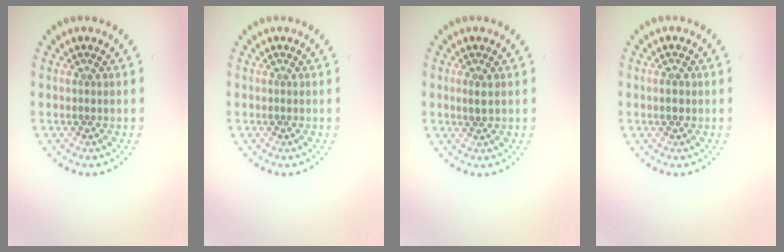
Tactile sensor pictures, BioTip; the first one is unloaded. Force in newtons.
{"total": 0.0}
{"total": 1.0, "press": 1.0, "slide": 0.2}
{"total": 1.2, "press": 1.2, "slide": 0.0}